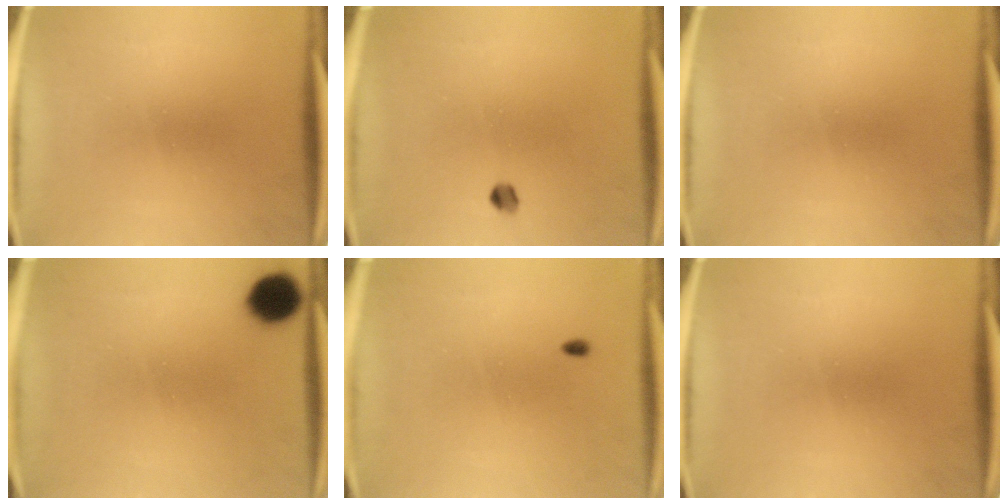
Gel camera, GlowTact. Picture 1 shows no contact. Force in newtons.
{"total": 1.7}
{"total": 0.0}
{"total": 7.4}
{"total": 0.7}
{"total": 0.0}